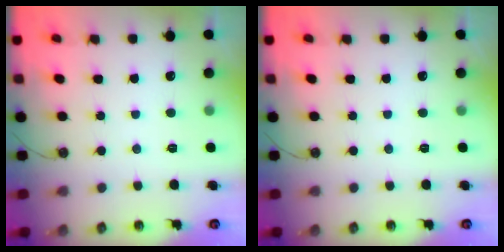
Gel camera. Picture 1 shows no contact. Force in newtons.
{"total": 0.0}